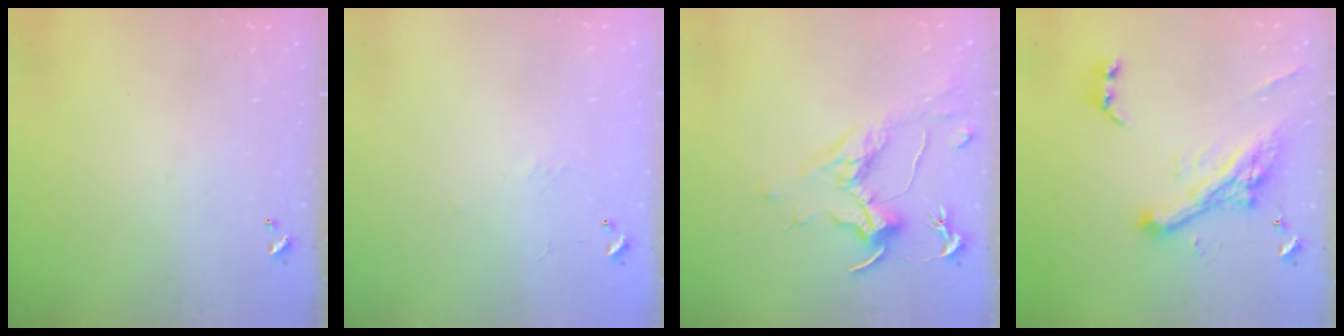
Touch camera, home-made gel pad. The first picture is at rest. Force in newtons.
{"total": 6.5, "press": 6.4, "slide": 1.0}
{"total": 1.8, "press": 1.6, "slide": 0.9}
{"total": 11.7, "press": 11.5, "slide": 2.1}